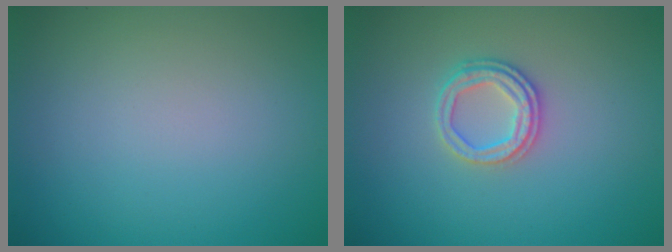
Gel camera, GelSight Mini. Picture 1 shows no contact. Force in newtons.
{"total": 2.5, "press": 2.4, "slide": 0.8}